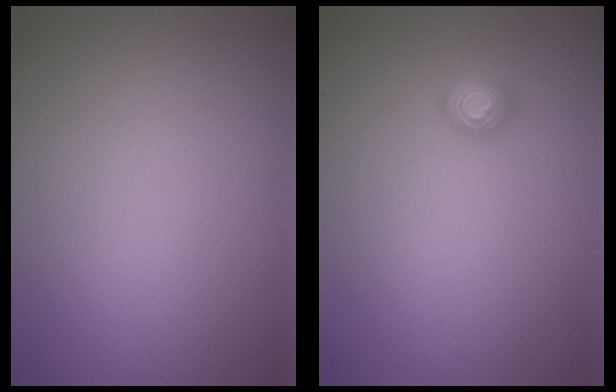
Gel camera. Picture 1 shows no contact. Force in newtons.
{"total": 1.6, "press": 1.4, "slide": 0.6}